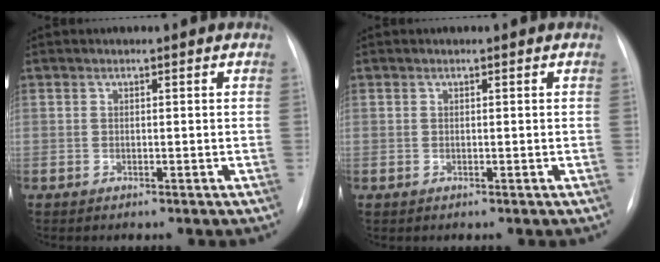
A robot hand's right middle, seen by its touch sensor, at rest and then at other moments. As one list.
[{"total": 0.0}]